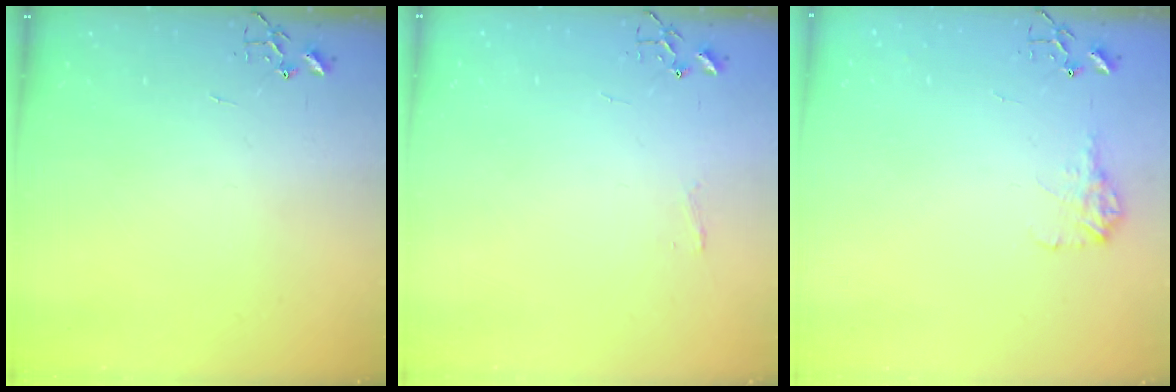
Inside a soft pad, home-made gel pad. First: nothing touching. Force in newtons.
{"total": 3.7, "press": 3.6, "slide": 0.5}
{"total": 9.3, "press": 9.3, "slide": 0.3}